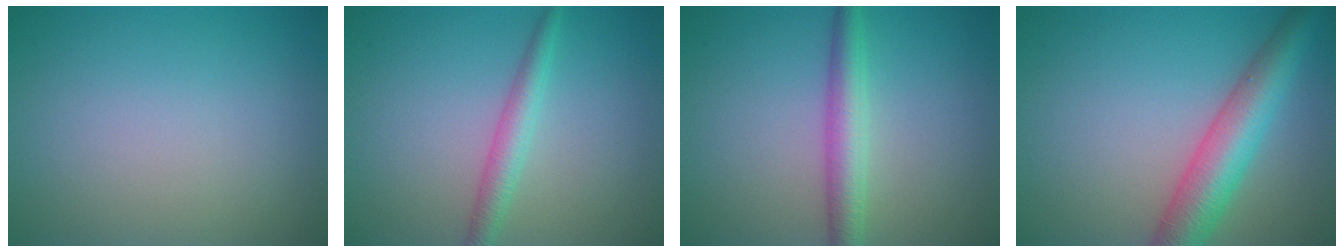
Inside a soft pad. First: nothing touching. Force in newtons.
{"total": 2.4, "press": 2.4, "slide": 0.0}
{"total": 3.5, "press": 3.5, "slide": 0.1}
{"total": 6.4, "press": 6.4, "slide": 0.2}